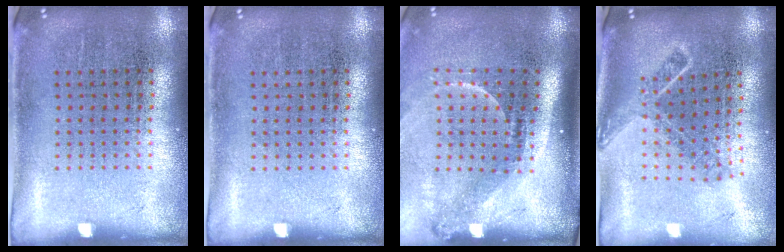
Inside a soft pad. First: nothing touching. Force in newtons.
{"total": 0.0}
{"total": 2.2, "press": 1.5, "slide": 1.6}
{"total": 1.6, "press": 1.2, "slide": 1.1}